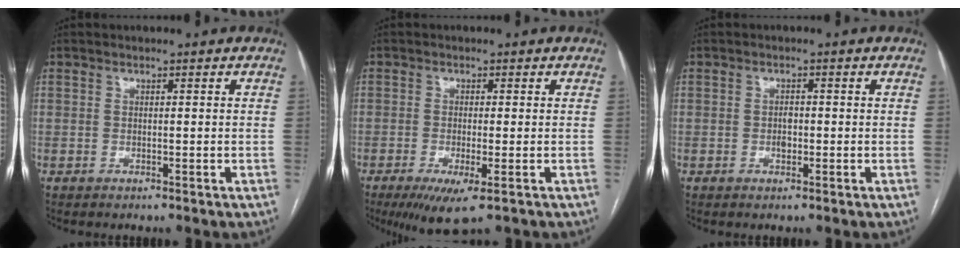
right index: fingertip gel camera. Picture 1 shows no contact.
{"total": 5.7, "force": [-2.9, 0.9, 4.9], "torque": [-0.081, -0.016, -0.043]}
{"total": 1.6, "force": [-0.3, 1.0, 1.2], "torque": [-0.020, 0.002, -0.004]}